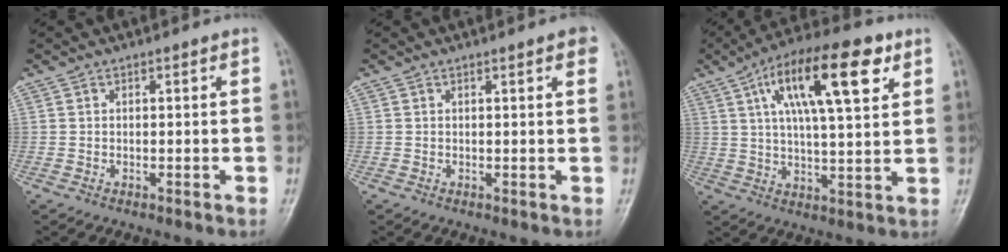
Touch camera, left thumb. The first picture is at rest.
{"total": 2.1, "force": [1.2, 0.4, 1.7], "torque": [-0.019, -0.001, 0.009]}
{"total": 17.7, "force": [7.5, 5.9, 15.0], "torque": [-0.230, -0.004, 0.118]}